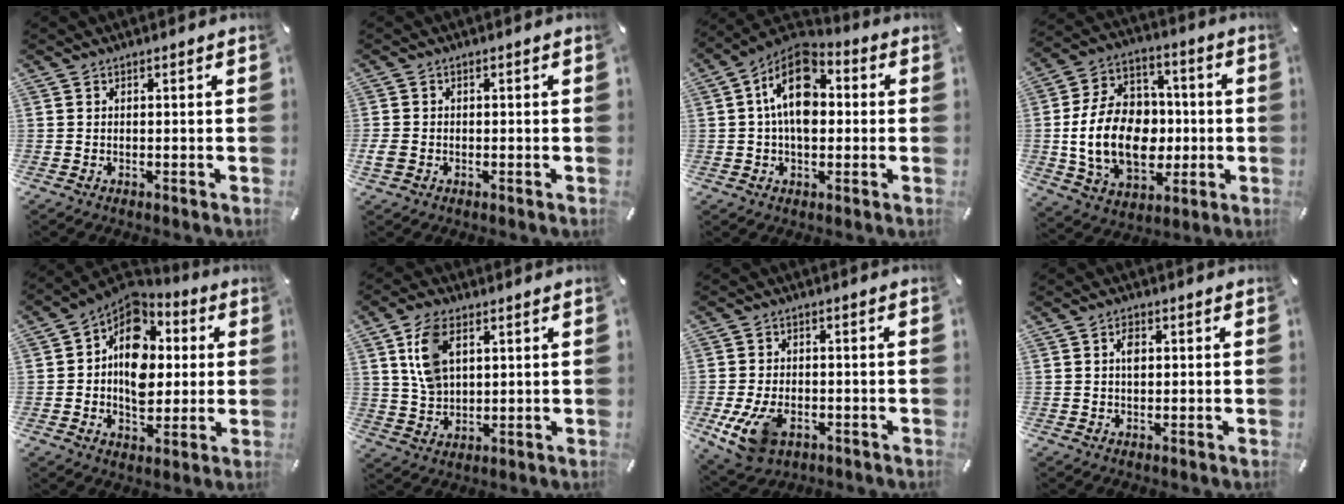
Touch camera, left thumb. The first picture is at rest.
{"total": 2.5, "force": [-0.8, 1.8, 1.4], "torque": [-0.037, -0.002, -0.018]}
{"total": 14.1, "force": [2.0, 9.0, 10.7], "torque": [-0.185, -0.001, 0.035]}
{"total": 20.0, "force": [-2.3, 14.7, 13.3], "torque": [-0.269, 0.010, -0.035]}
{"total": 13.4, "force": [1.3, 10.6, 8.1], "torque": [-0.128, -0.013, 0.021]}
{"total": 9.7, "force": [3.8, 6.3, 6.4], "torque": [-0.142, 0.004, 0.070]}
{"total": 9.4, "force": [-3.4, 6.3, 6.1], "torque": [-0.130, 0.003, -0.061]}
{"total": 2.8, "force": [0.6, 1.6, 2.2], "torque": [-0.038, 0.005, 0.007]}